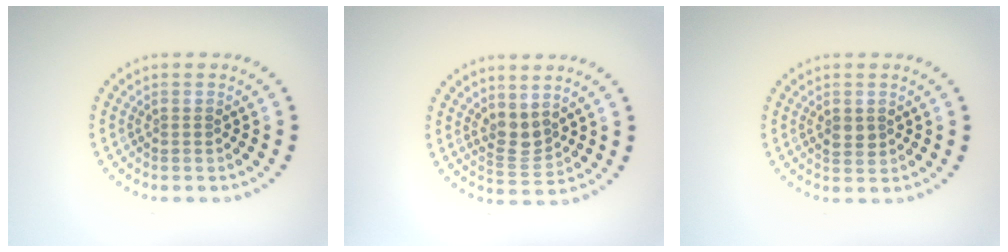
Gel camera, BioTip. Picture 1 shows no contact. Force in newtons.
{"total": 2.2, "press": 1.8, "slide": 1.2}
{"total": 1.5, "press": 1.5, "slide": 0.2}